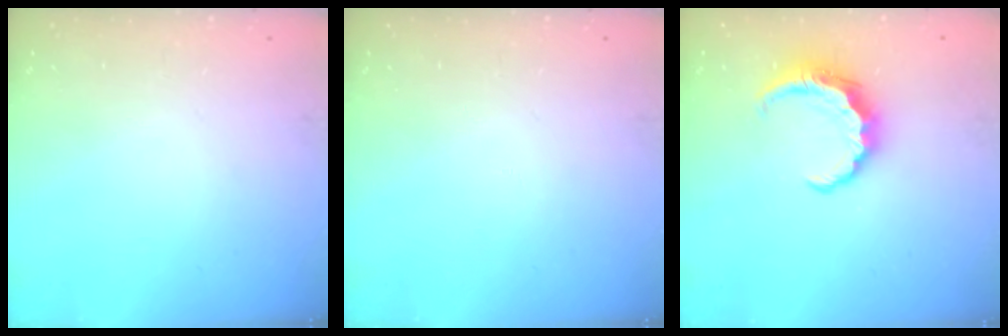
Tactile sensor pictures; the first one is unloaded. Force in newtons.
{"total": 0.0}
{"total": 7.1, "press": 7.0, "slide": 0.8}